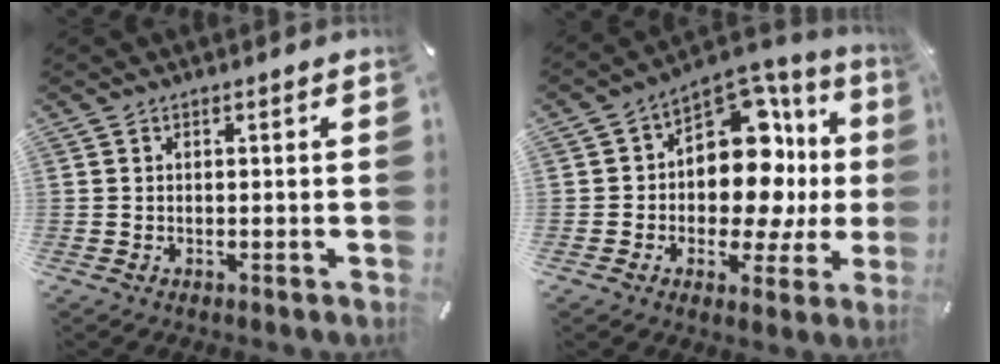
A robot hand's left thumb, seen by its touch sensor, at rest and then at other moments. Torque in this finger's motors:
{"motor_torque": [1.26, 1.26, 0.73, -0.17, 0.27]}